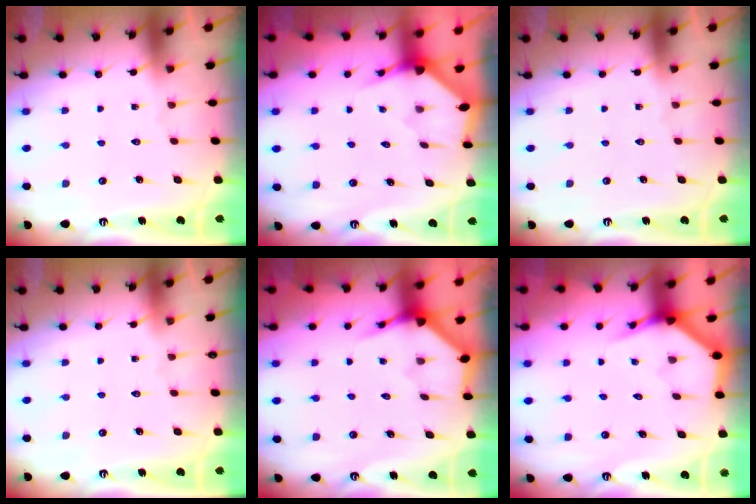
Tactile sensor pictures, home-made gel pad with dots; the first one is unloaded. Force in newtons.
{"total": 2.8, "press": 2.8, "slide": 0.3}
{"total": 0.0}
{"total": 0.0}
{"total": 3.9, "press": 3.9, "slide": 0.3}
{"total": 3.9, "press": 3.9, "slide": 0.2}